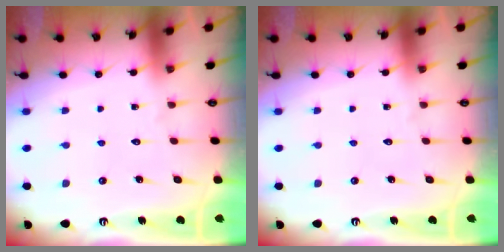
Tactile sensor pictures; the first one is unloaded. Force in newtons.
{"total": 0.0}